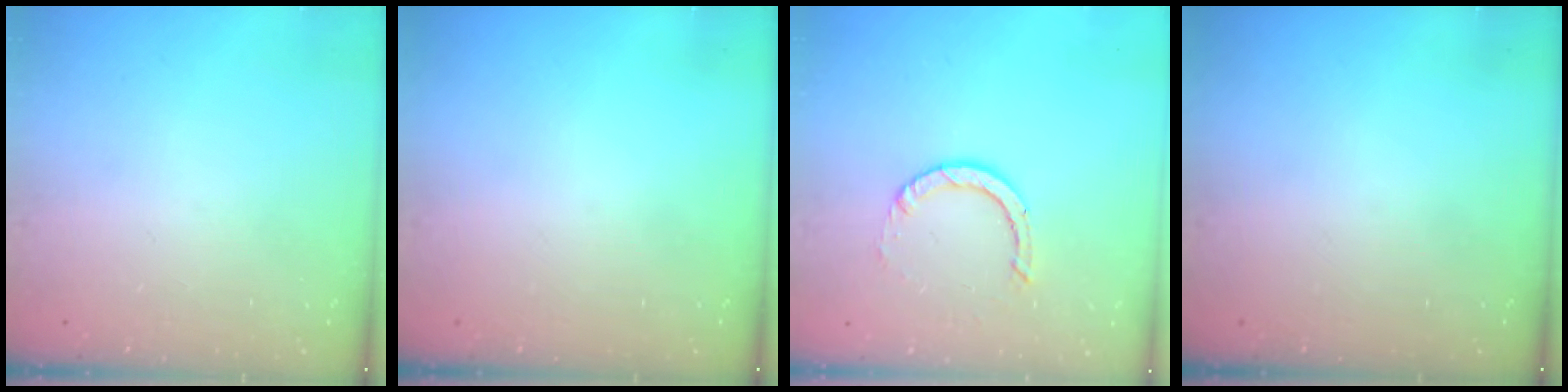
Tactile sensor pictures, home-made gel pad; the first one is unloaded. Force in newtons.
{"total": 0.0}
{"total": 2.9, "press": 2.9, "slide": 0.2}
{"total": 0.0}